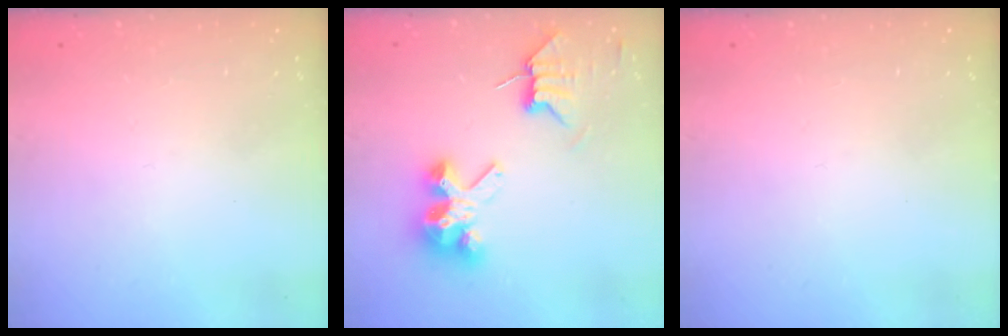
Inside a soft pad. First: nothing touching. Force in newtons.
{"total": 7.3, "press": 7.3, "slide": 0.6}
{"total": 0.0}